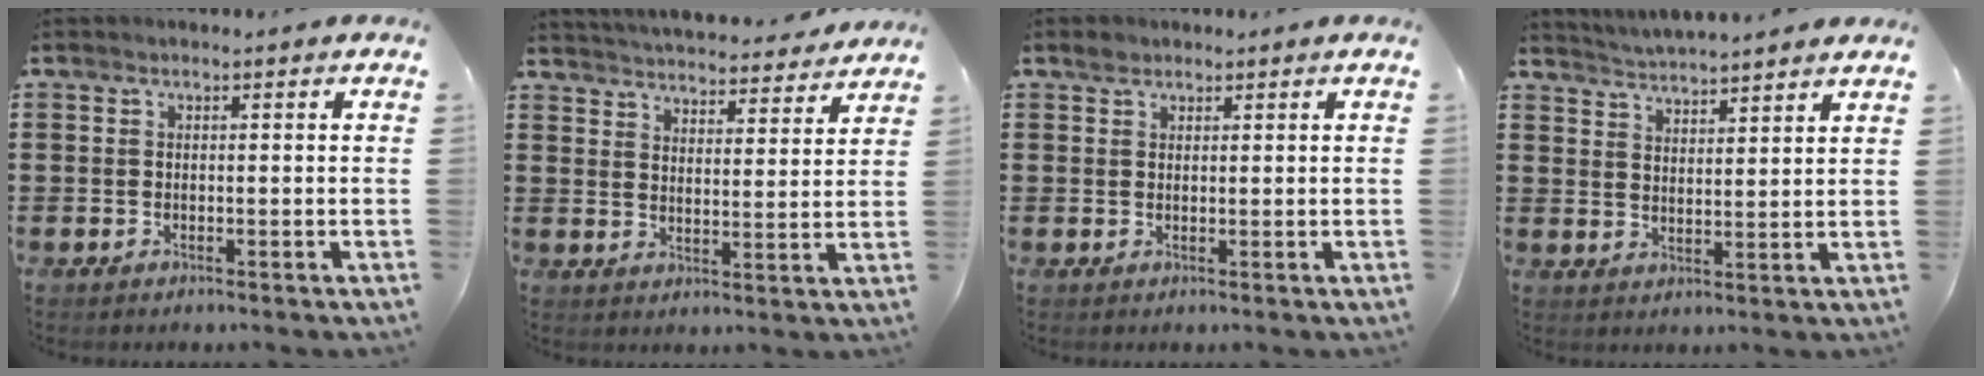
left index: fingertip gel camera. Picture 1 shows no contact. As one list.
[{"total": 4.2, "force": [4.2, -0.4, 0.0], "torque": [-0.021, -0.034, 0.071]}, {"total": 1.2, "force": [1.0, 0.6, 0.3], "torque": [-0.007, 0.003, 0.020]}, {"total": 3.7, "force": [3.6, -0.6, -0.2], "torque": [-0.010, -0.020, 0.063]}]